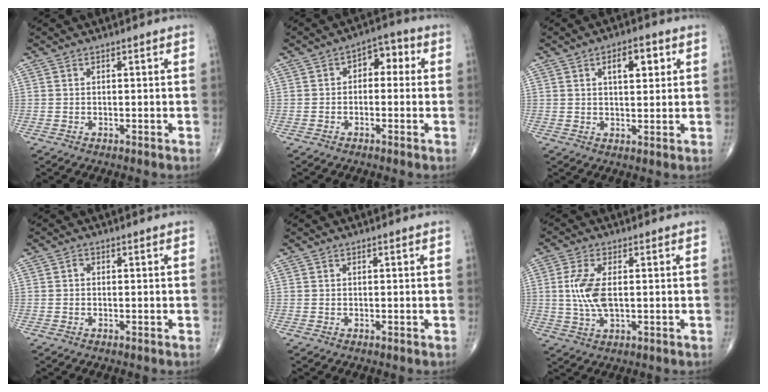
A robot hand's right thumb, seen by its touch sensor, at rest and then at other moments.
{"total": 5.2, "force": [0.3, 3.5, 3.9], "torque": [-0.021, 0.025, -0.010]}
{"total": 6.2, "force": [2.3, 2.9, 5.0], "torque": [-0.058, -0.004, 0.033]}
{"total": 0.7, "force": [0.0, 0.5, 0.4], "torque": [-0.001, 0.002, -0.005]}
{"total": 0.0}
{"total": 7.2, "force": [0.5, 3.2, 6.4], "torque": [-0.147, -0.004, 0.011]}